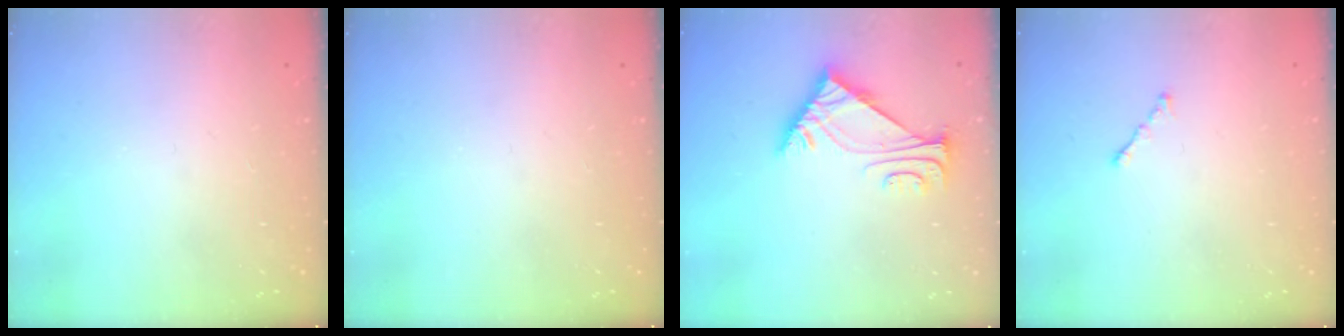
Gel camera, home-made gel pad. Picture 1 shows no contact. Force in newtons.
{"total": 0.0}
{"total": 6.2, "press": 6.1, "slide": 1.2}
{"total": 0.6, "press": 0.5, "slide": 0.4}